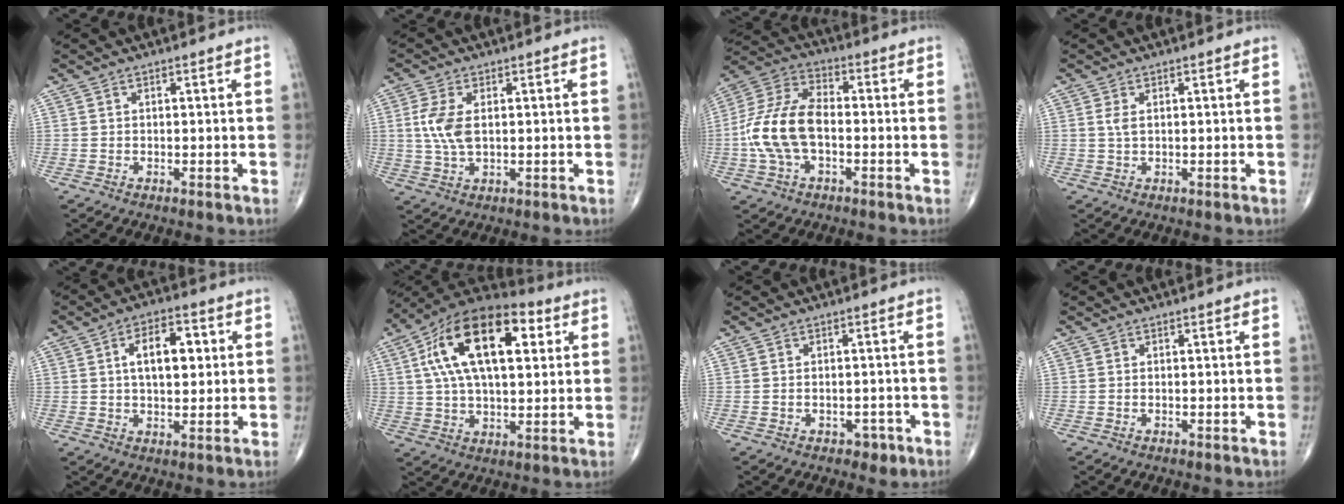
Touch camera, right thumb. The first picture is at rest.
{"total": 6.4, "force": [0.9, 3.2, 5.4], "torque": [-0.125, -0.001, 0.018]}
{"total": 13.7, "force": [-2.0, 7.8, 11.1], "torque": [-0.235, 0.034, -0.043]}
{"total": 1.6, "force": [0.4, 0.7, 1.4], "torque": [-0.030, 0.002, 0.013]}
{"total": 9.6, "force": [1.8, 5.2, 7.8], "torque": [-0.100, 0.008, 0.026]}
{"total": 21.7, "force": [6.1, 10.9, 17.8], "torque": [-0.293, 0.015, 0.093]}
{"total": 2.9, "force": [-1.4, 2.0, 1.6], "torque": [-0.015, 0.016, -0.012]}
{"total": 0.0}